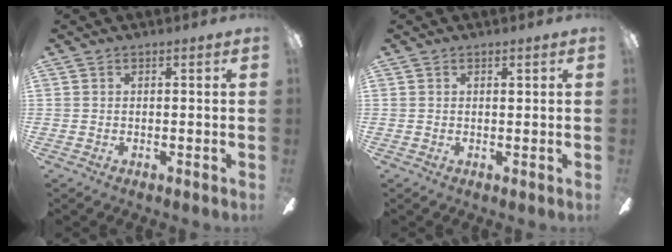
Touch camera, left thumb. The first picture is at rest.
{"total": 0.5, "force": [0.4, 0.3, 0.3], "torque": [0.001, -0.002, 0.005]}